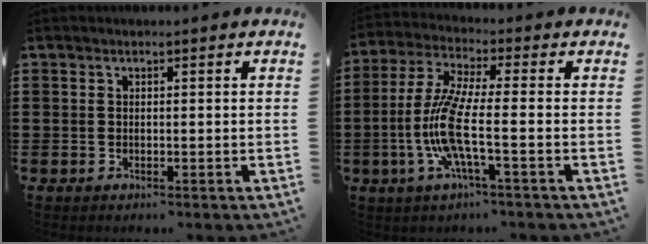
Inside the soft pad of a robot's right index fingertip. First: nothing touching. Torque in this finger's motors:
{"motor_torque": [1.78, 0.36, 0.85, 0.21]}